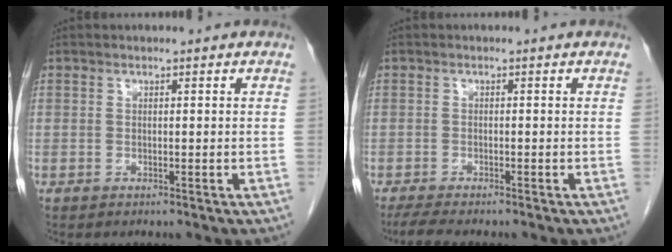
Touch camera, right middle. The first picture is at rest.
{"total": 4.1, "force": [-3.4, 0.2, 2.2], "torque": [-0.039, -0.012, -0.055]}